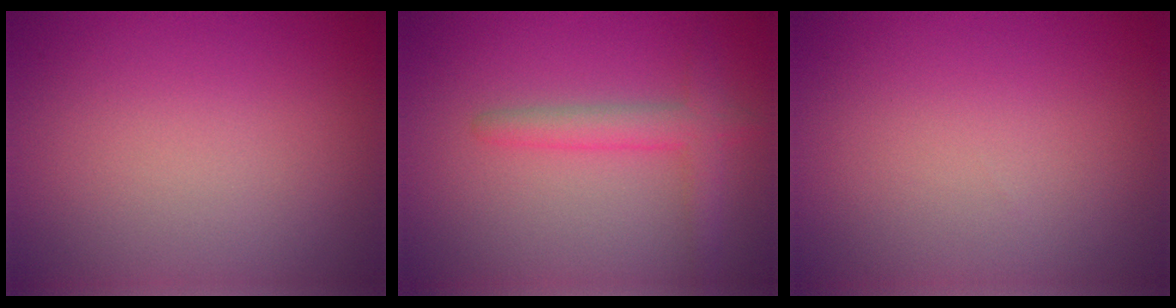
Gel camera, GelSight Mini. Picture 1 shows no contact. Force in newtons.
{"total": 2.8, "press": 2.8, "slide": 0.2}
{"total": 0.0}